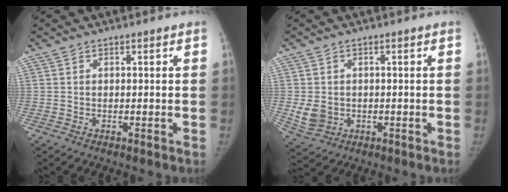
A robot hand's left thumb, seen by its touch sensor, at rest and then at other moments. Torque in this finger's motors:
{"motor_torque": [0.30, 0.33, 0.26, -0.38, 0.07]}